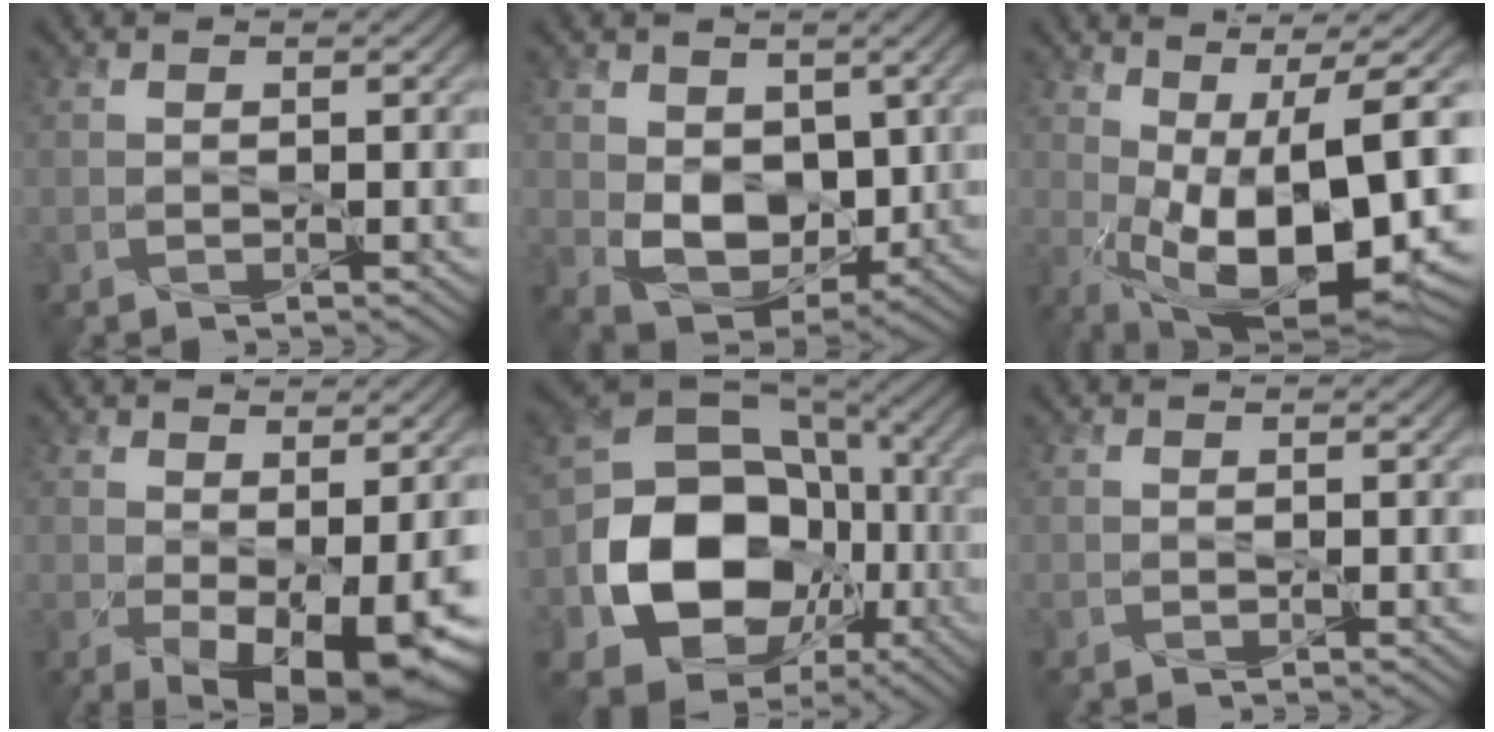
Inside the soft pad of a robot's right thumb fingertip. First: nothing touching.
{"total": 7.8, "force": [1.0, 5.7, 5.3], "torque": [-0.117, -0.021, 0.019]}
{"total": 15.5, "force": [-0.1, 5.9, 14.3], "torque": [-0.249, -0.010, 0.015]}
{"total": 8.1, "force": [-1.9, 3.4, 7.1], "torque": [-0.124, -0.026, -0.010]}
{"total": 17.6, "force": [-4.3, 14.0, 9.7], "torque": [-0.200, -0.037, -0.067]}
{"total": 0.0}